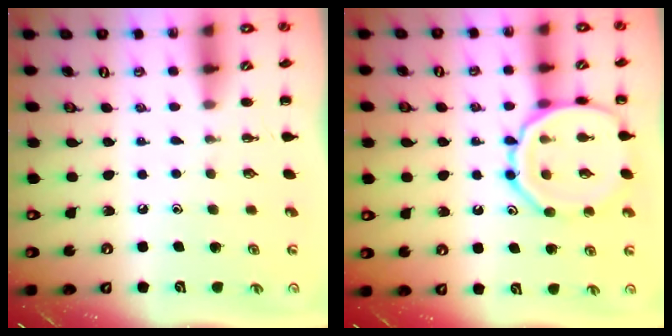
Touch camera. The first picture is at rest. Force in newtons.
{"total": 15.4, "press": 15.4, "slide": 1.2}